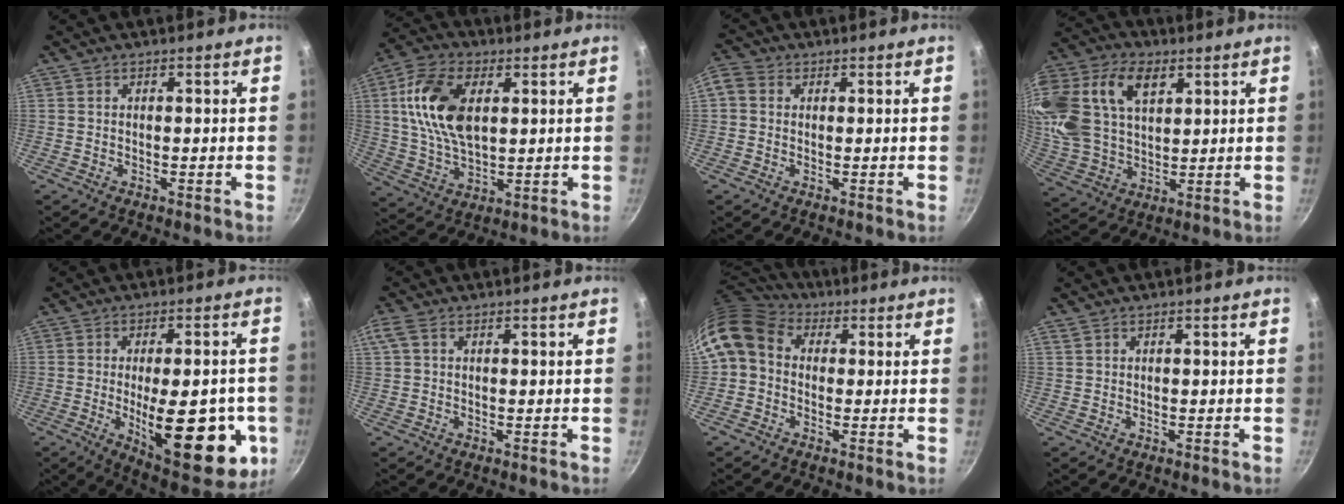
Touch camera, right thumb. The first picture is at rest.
{"total": 15.2, "force": [3.6, 8.8, 11.9], "torque": [-0.213, -0.004, 0.067]}
{"total": 3.3, "force": [0.5, 2.8, 1.6], "torque": [-0.034, 0.009, -0.004]}
{"total": 24.1, "force": [9.2, 15.4, 16.0], "torque": [-0.353, 0.019, 0.174]}
{"total": 22.3, "force": [-4.7, 9.1, 19.8], "torque": [-0.229, -0.009, -0.050]}
{"total": 2.6, "force": [1.1, 1.4, 1.9], "torque": [-0.046, 0.009, 0.024]}
{"total": 10.4, "force": [1.4, 8.3, 6.0], "torque": [-0.107, 0.022, 0.003]}
{"total": 0.6, "force": [0.5, 0.3, 0.3], "torque": [-0.007, 0.002, 0.011]}